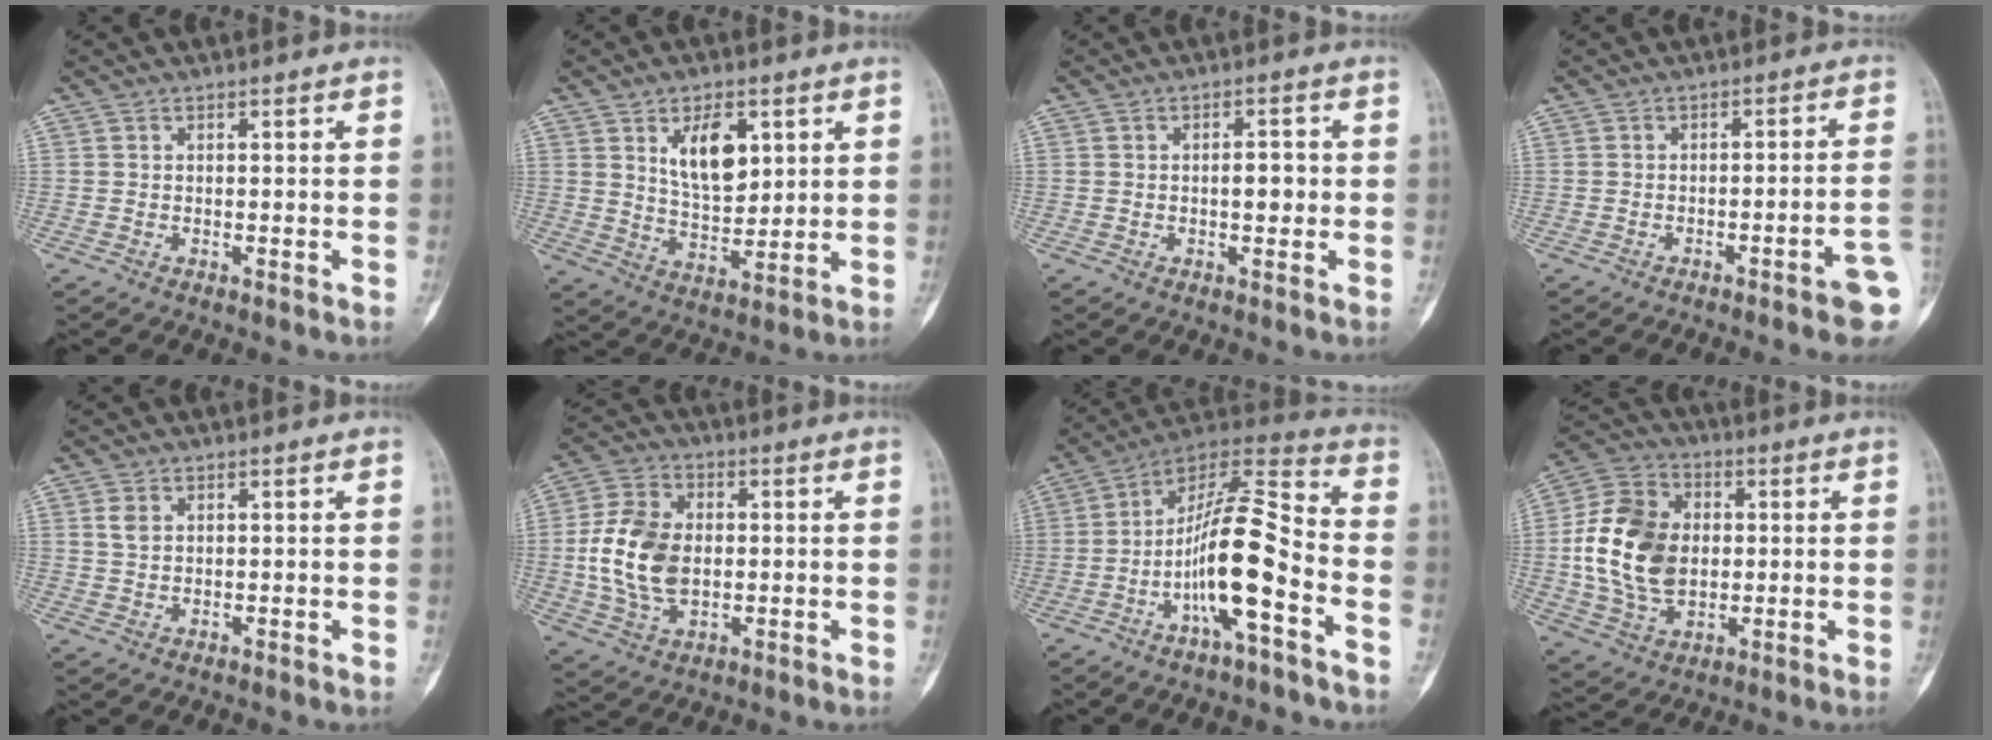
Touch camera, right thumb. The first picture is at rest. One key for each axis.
{"total": 10.2, "fx": 3.9, "fy": 5.5, "fz": 7.7, "tx": -0.106, "ty": -0.025, "tz": 0.076}
{"total": 3.8, "fx": -0.1, "fy": 1.9, "fz": 3.3, "tx": -0.037, "ty": 0.005, "tz": -0.003}
{"total": 7.5, "fx": -3.4, "fy": 0.7, "fz": 6.7, "tx": -0.081, "ty": 0.025, "tz": -0.040}
{"total": 2.3, "fx": 0.9, "fy": 1.5, "fz": 1.5, "tx": -0.023, "ty": 0.000, "tz": 0.020}
{"total": 13.2, "fx": -0.2, "fy": 8.9, "fz": 9.8, "tx": -0.180, "ty": 0.007, "tz": -0.003}
{"total": 16.4, "fx": -5.8, "fy": 3.8, "fz": 14.8, "tx": -0.278, "ty": 0.066, "tz": -0.102}
{"total": 16.8, "fx": 0.4, "fy": 12.3, "fz": 11.5, "tx": -0.193, "ty": 0.009, "tz": 0.007}